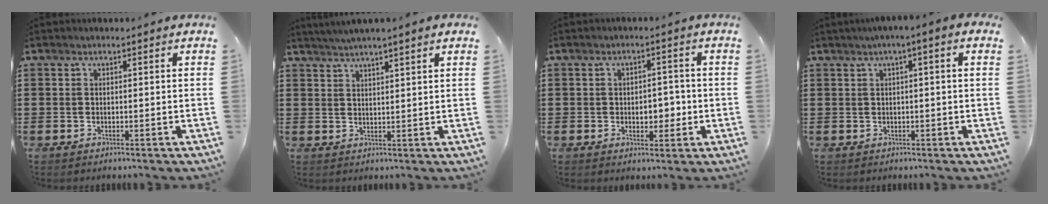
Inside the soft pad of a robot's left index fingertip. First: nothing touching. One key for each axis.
{"total": 2.5, "fx": 2.4, "fy": -0.4, "fz": 0.7, "tx": -0.020, "ty": -0.002, "tz": 0.044}
{"total": 4.4, "fx": -0.7, "fy": 2.5, "fz": 3.6, "tx": -0.053, "ty": 0.000, "tz": -0.020}
{"total": 1.8, "fx": -0.1, "fy": 0.2, "fz": 1.7, "tx": -0.030, "ty": -0.002, "tz": -0.004}